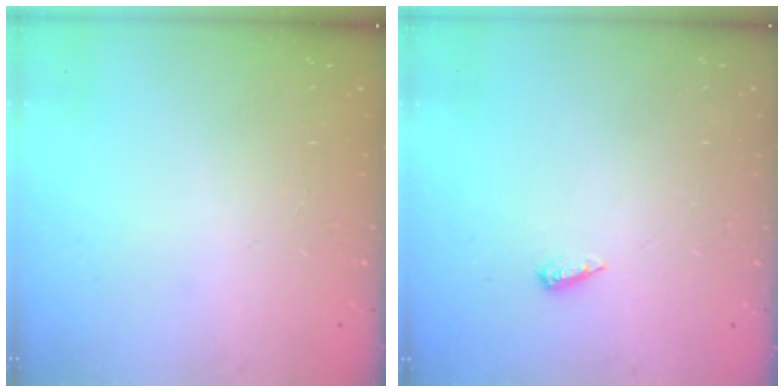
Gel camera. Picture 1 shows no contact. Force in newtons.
{"total": 6.0, "press": 6.0, "slide": 0.6}